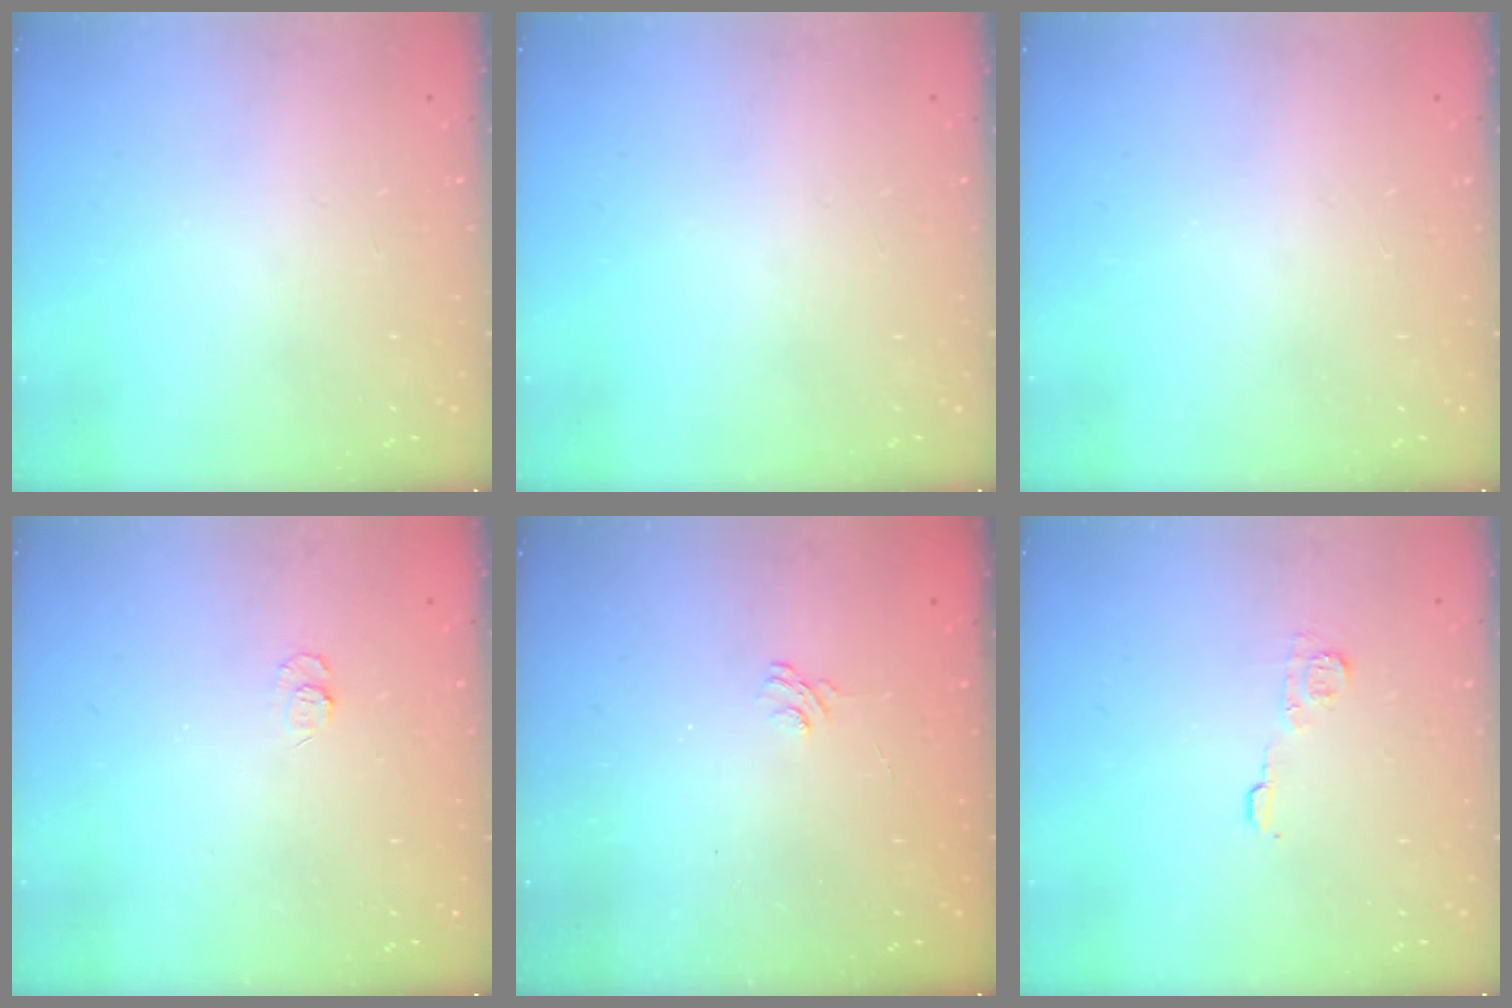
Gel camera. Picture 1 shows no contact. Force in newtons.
{"total": 0.0}
{"total": 0.0}
{"total": 4.7, "press": 4.5, "slide": 1.0}
{"total": 2.1, "press": 1.6, "slide": 1.3}
{"total": 6.4, "press": 6.4, "slide": 0.7}